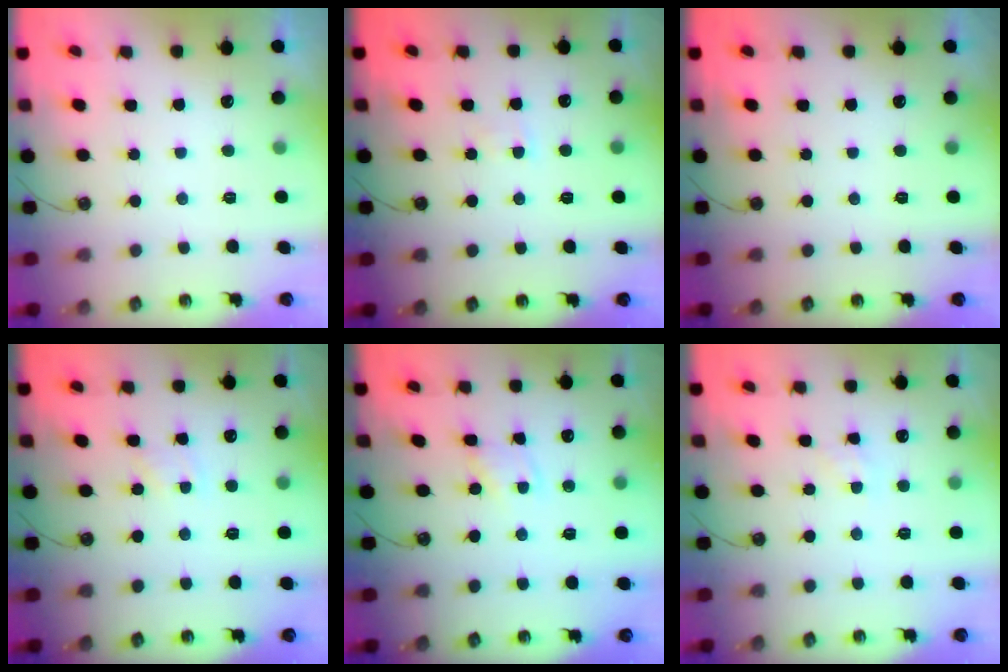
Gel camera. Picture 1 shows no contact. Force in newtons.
{"total": 1.7, "press": 1.7, "slide": 0.3}
{"total": 0.0}
{"total": 1.9, "press": 1.9, "slide": 0.4}
{"total": 2.1, "press": 2.1, "slide": 0.3}
{"total": 2.1, "press": 2.1, "slide": 0.4}